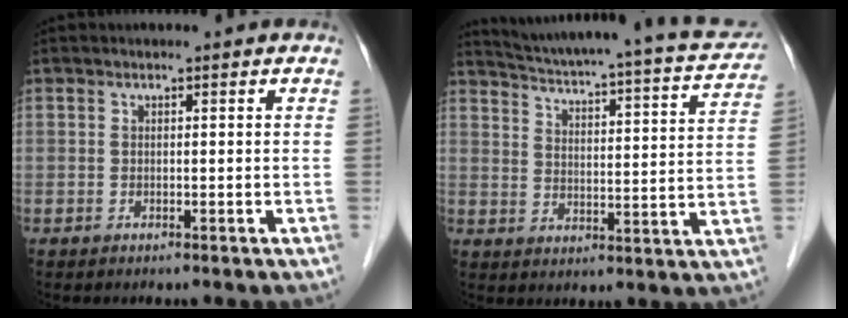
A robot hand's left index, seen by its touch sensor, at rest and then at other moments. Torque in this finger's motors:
{"motor_torque": [0.83, -0.96, 0.17, 0.00]}